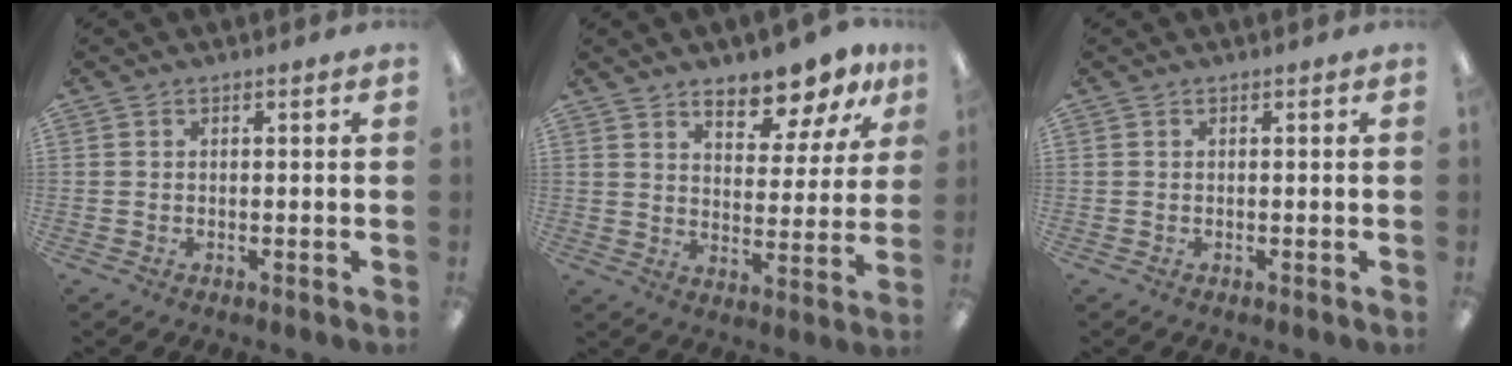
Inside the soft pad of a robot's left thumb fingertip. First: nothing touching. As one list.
[{"total": 7.2, "force": [6.2, 2.8, 2.3], "torque": [-0.025, -0.050, 0.106]}, {"total": 0.0}]